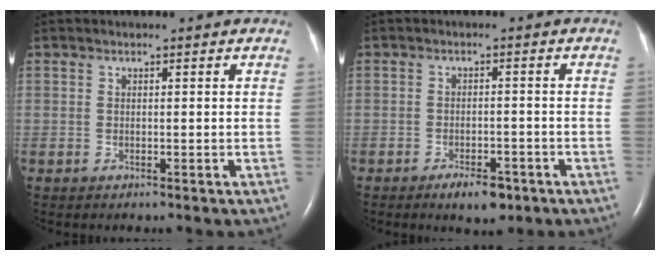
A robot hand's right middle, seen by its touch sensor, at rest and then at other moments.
{"total": 4.4, "force": [-2.9, 1.7, 2.8], "torque": [-0.048, 0.000, -0.040]}